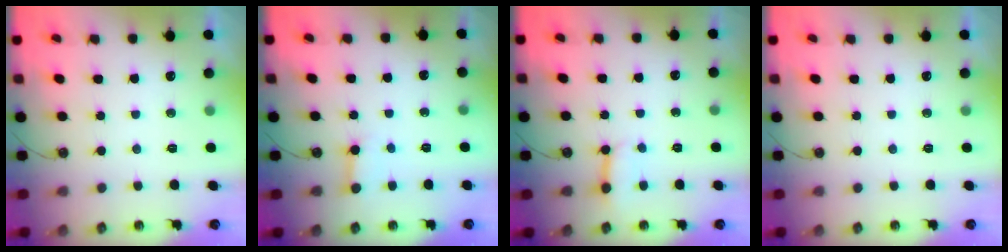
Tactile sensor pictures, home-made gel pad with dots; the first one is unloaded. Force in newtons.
{"total": 3.0, "press": 2.9, "slide": 0.5}
{"total": 2.9, "press": 2.9, "slide": 0.2}
{"total": 0.0}